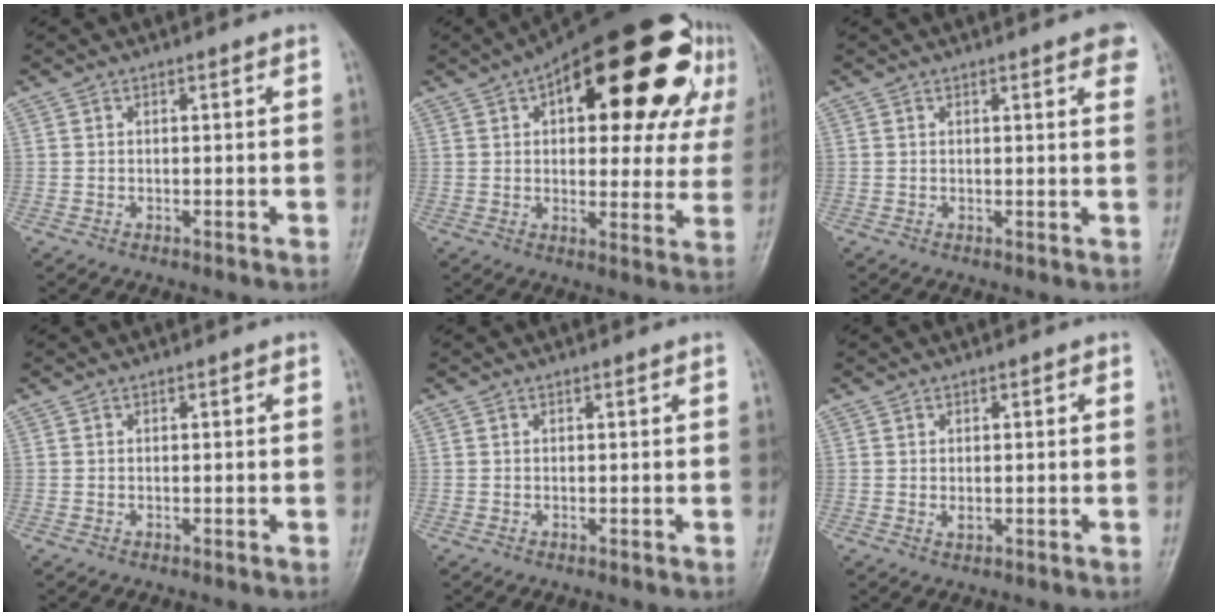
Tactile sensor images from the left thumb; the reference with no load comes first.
{"total": 27.6, "force": [11.6, 12.6, 21.6], "torque": [-0.263, 0.015, 0.158]}
{"total": 4.1, "force": [2.4, 1.0, 3.2], "torque": [-0.026, 0.000, 0.024]}
{"total": 0.0}
{"total": 0.0}
{"total": 1.7, "force": [0.1, 1.0, 1.3], "torque": [-0.017, 0.001, 0.002]}